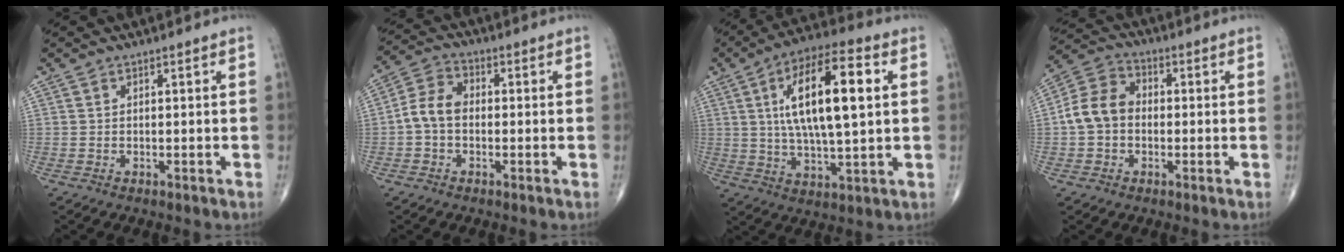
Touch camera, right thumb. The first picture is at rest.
{"total": 6.5, "force": [-0.8, 4.6, 4.5], "torque": [-0.081, 0.024, -0.026]}
{"total": 18.5, "force": [3.9, 6.5, 16.9], "torque": [-0.280, 0.005, 0.062]}
{"total": 8.7, "force": [-0.7, 6.8, 5.4], "torque": [-0.093, 0.031, -0.025]}